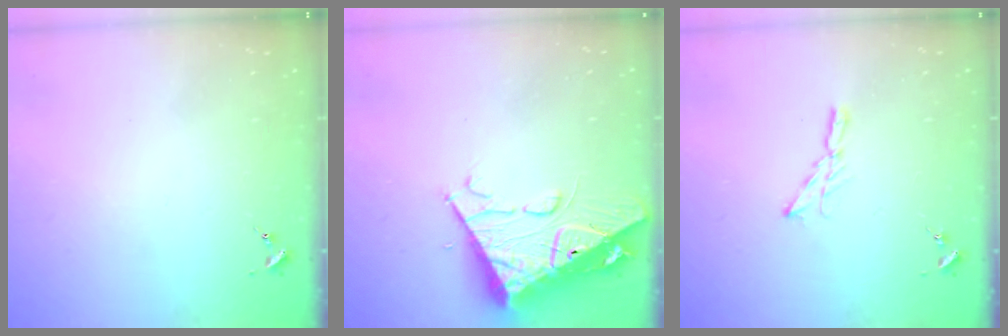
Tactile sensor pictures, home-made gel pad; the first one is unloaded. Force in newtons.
{"total": 15.0, "press": 14.9, "slide": 1.8}
{"total": 5.4, "press": 5.4, "slide": 0.6}